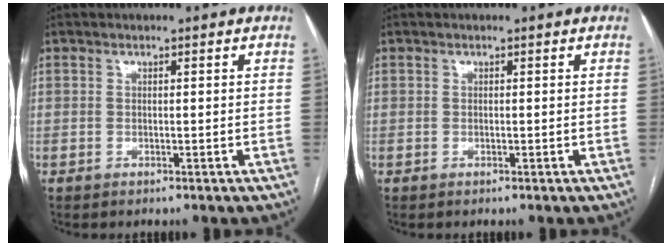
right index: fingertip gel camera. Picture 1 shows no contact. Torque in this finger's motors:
{"motor_torque": [0.00, 0.00, 0.00, 0.00]}